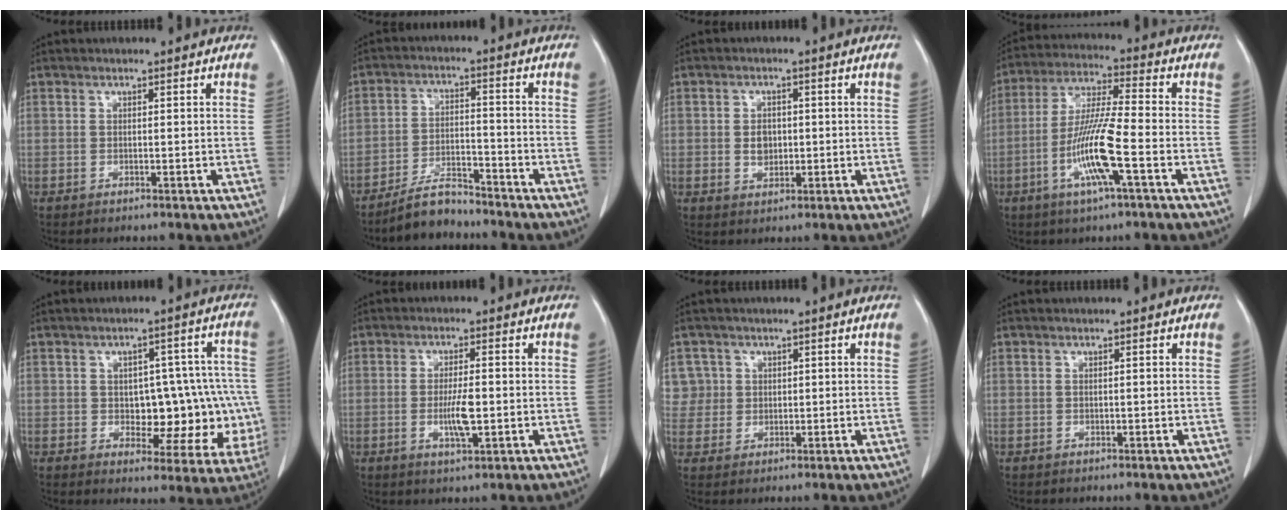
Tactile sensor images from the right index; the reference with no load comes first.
{"total": 5.9, "force": [-5.4, 1.6, 1.6], "torque": [-0.029, -0.005, -0.098]}
{"total": 2.9, "force": [-0.1, 2.3, 1.8], "torque": [-0.030, 0.003, 0.004]}
{"total": 11.6, "force": [-3.9, 0.3, 10.9], "torque": [-0.220, -0.007, -0.079]}
{"total": 13.5, "force": [-1.5, 7.1, 11.4], "torque": [-0.122, 0.027, -0.003]}
{"total": 5.1, "force": [-0.9, 1.0, 4.9], "torque": [-0.094, -0.007, -0.014]}
{"total": 4.4, "force": [1.4, 4.2, -0.3], "torque": [0.025, 0.011, 0.028]}
{"total": 0.0}